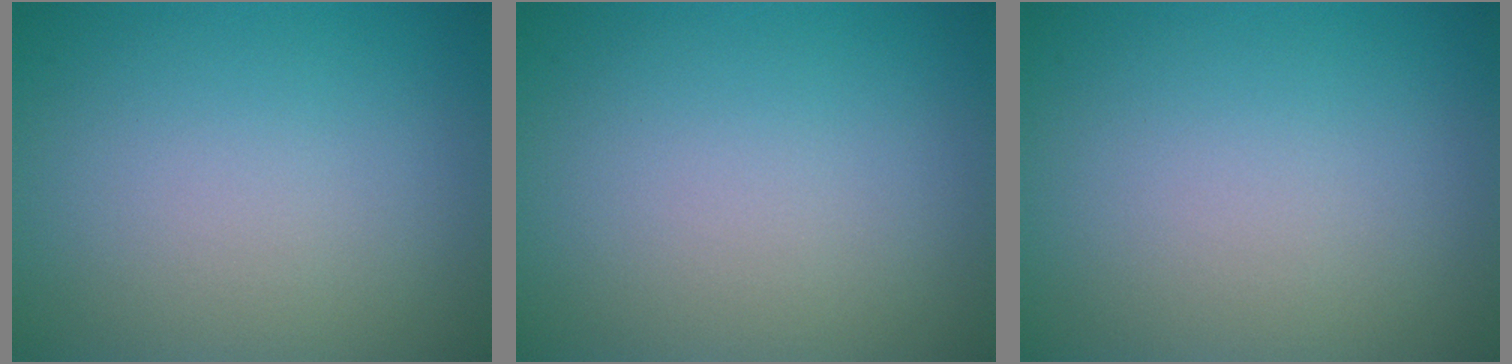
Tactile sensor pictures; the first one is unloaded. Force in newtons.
{"total": 0.0}
{"total": 0.0}